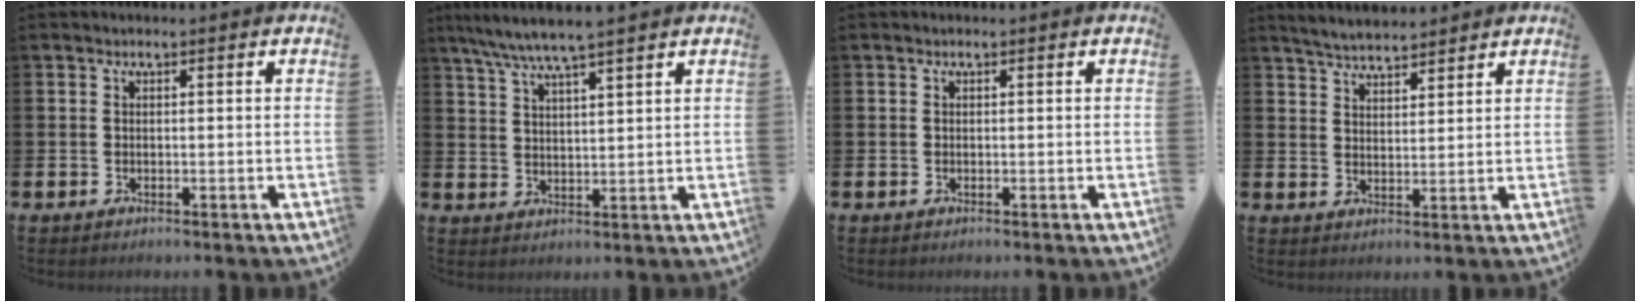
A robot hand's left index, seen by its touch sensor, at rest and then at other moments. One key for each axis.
{"total": 5.6, "fx": 5.2, "fy": -0.4, "fz": 2.2, "tx": -0.059, "ty": -0.018, "tz": 0.092}
{"total": 0.0}
{"total": 4.5, "fx": 4.4, "fy": 0.4, "fz": 0.3, "tx": -0.012, "ty": -0.021, "tz": 0.079}